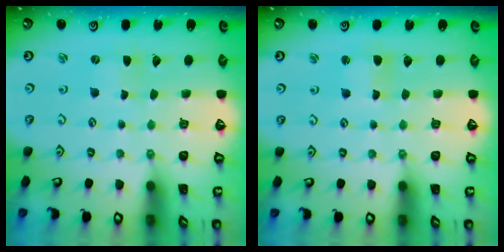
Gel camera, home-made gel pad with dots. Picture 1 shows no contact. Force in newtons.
{"total": 1.9, "press": 1.8, "slide": 0.3}